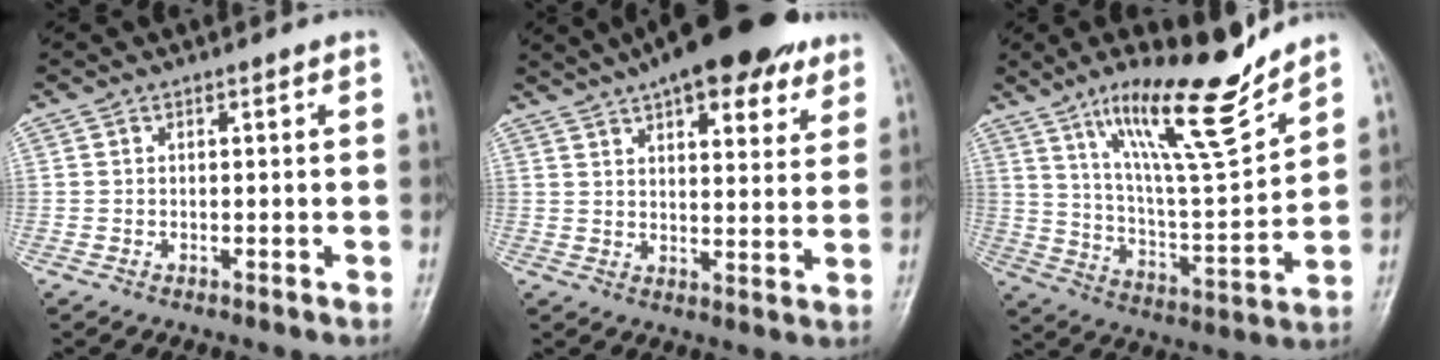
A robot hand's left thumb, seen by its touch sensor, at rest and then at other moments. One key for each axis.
{"total": 19.3, "fx": 12.7, "fy": 7.4, "fz": 12.5, "tx": -0.157, "ty": -0.015, "tz": 0.177}
{"total": 18.4, "fx": 13.1, "fy": 3.2, "fz": 12.5, "tx": -0.183, "ty": -0.081, "tz": 0.229}